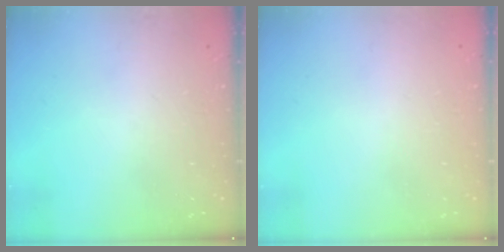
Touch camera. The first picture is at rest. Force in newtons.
{"total": 1.8, "press": 1.8, "slide": 0.1}